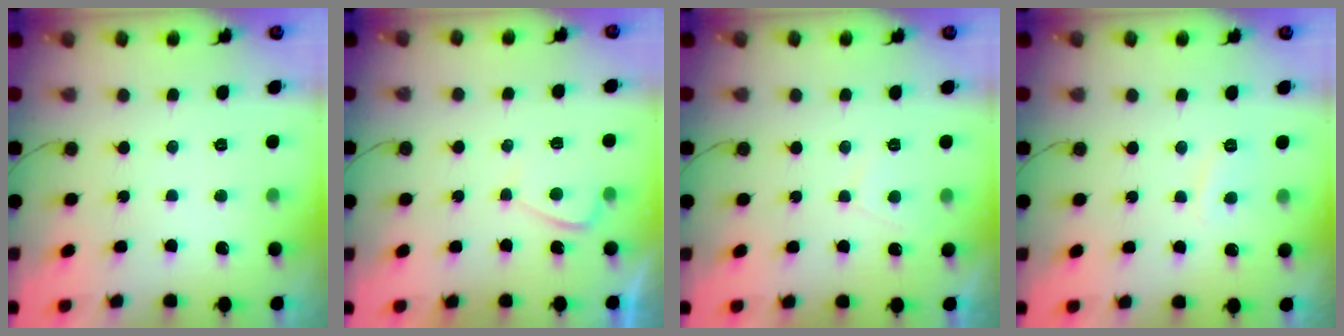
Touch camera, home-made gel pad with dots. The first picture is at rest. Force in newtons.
{"total": 0.6, "press": 0.3, "slide": 0.5}
{"total": 2.5, "press": 2.4, "slide": 0.7}
{"total": 2.1, "press": 2.0, "slide": 0.7}